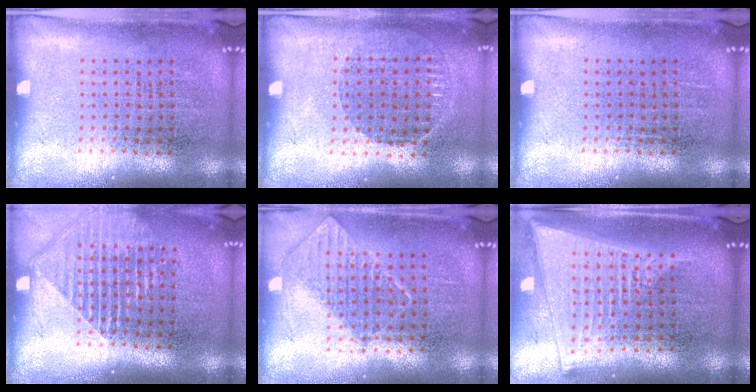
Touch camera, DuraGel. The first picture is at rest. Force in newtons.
{"total": 0.9, "press": 0.8, "slide": 0.3}
{"total": 0.0}
{"total": 1.7, "press": 1.5, "slide": 0.7}
{"total": 0.7, "press": 0.7, "slide": 0.1}
{"total": 2.1, "press": 1.8, "slide": 1.2}